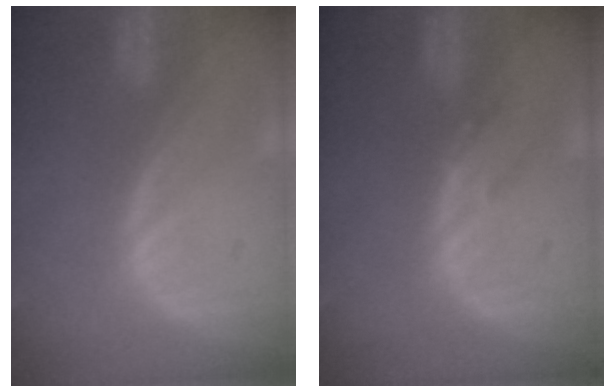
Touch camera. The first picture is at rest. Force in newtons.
{"total": 1.3, "press": 1.1, "slide": 0.7}